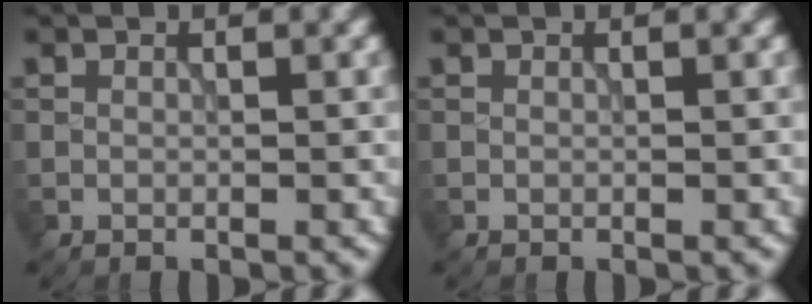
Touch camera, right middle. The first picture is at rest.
{"total": 0.0}